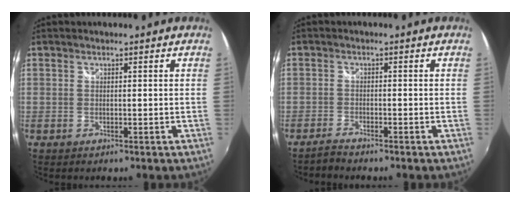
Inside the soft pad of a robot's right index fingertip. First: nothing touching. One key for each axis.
{"total": 2.2, "fx": -2.1, "fy": 0.3, "fz": 0.5, "tx": -0.022, "ty": -0.003, "tz": -0.043}